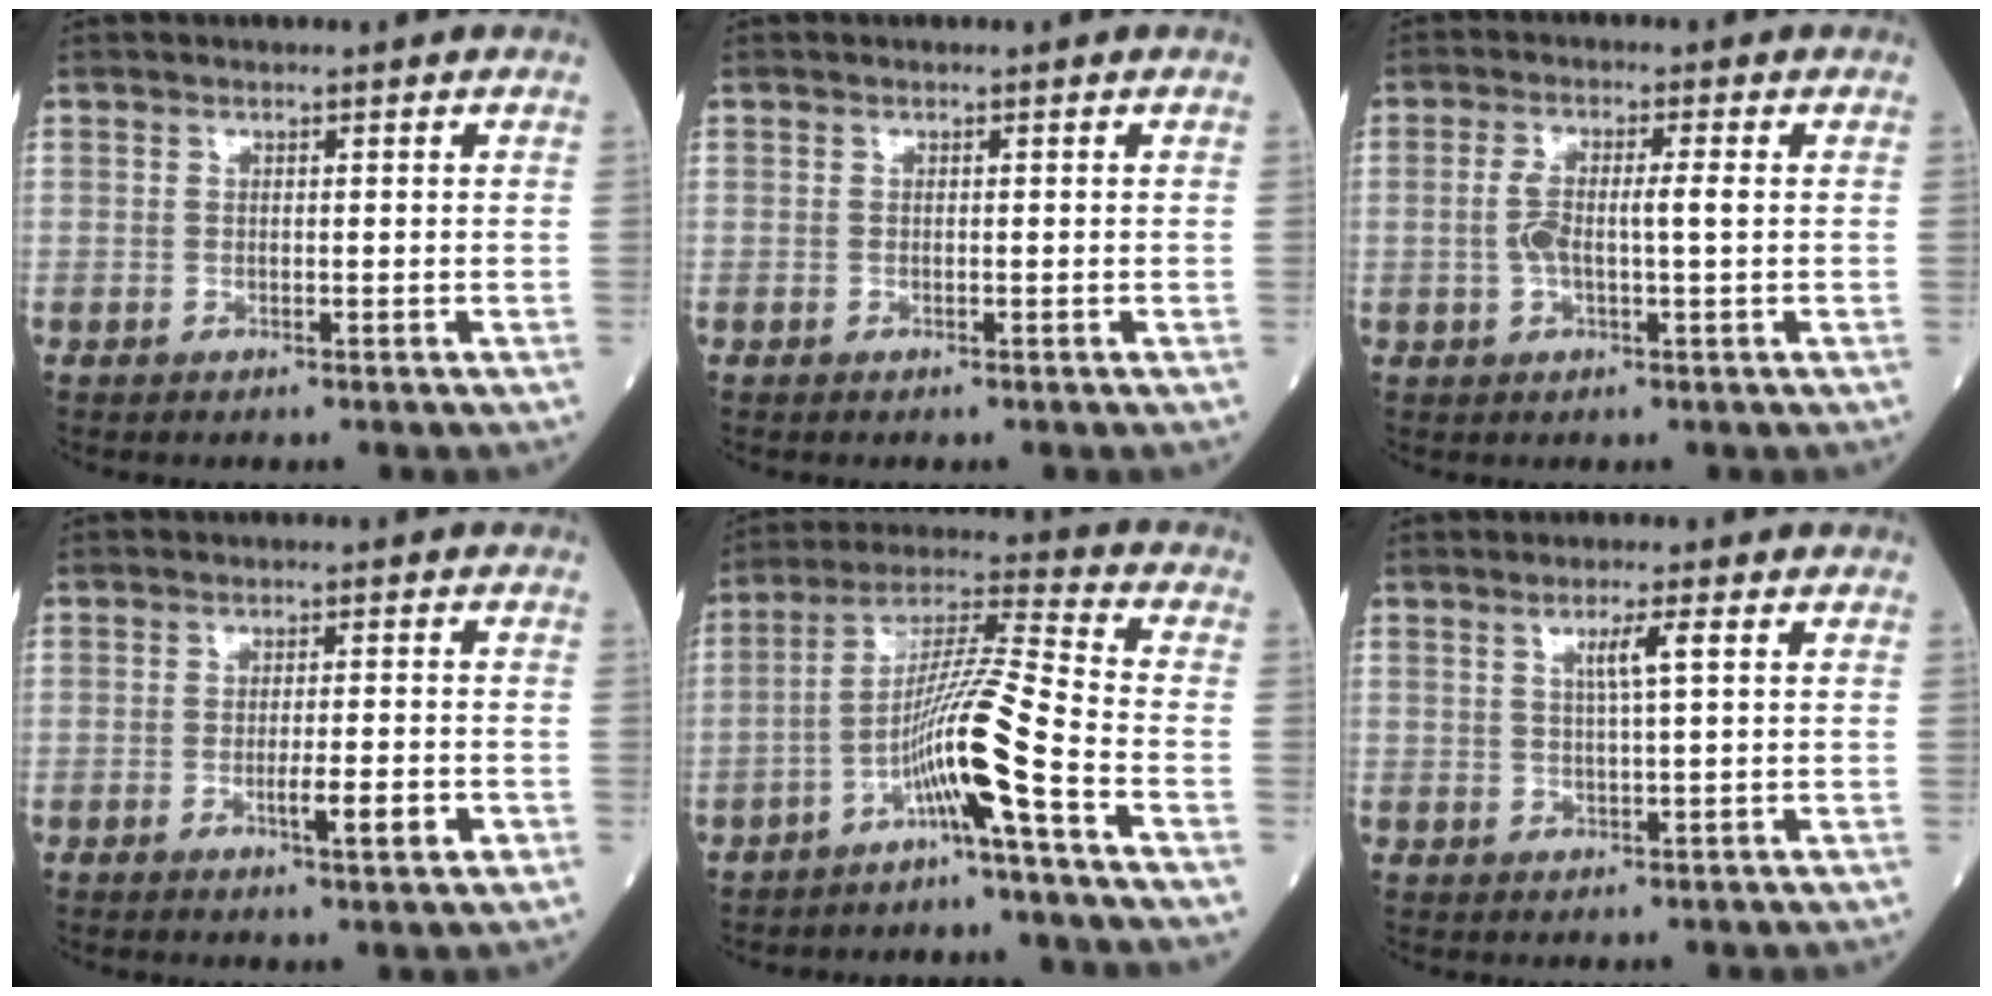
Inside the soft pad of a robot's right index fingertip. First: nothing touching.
{"total": 0.0}
{"total": 5.1, "force": [0.1, 0.9, 5.0], "torque": [-0.108, 0.012, 0.001]}
{"total": 4.6, "force": [-1.6, 0.4, 4.3], "torque": [-0.061, -0.003, -0.023]}
{"total": 10.4, "force": [-4.8, -1.4, 9.1], "torque": [-0.175, 0.009, -0.094]}
{"total": 3.3, "force": [1.3, -0.2, 3.0], "torque": [-0.050, 0.000, 0.022]}